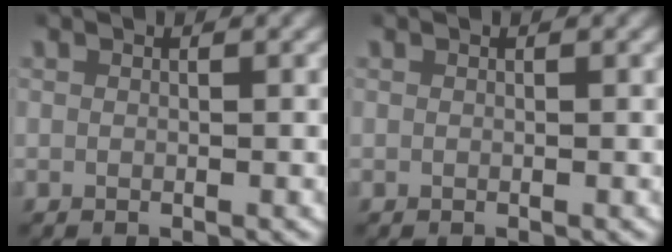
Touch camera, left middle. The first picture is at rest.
{"total": 0.0}